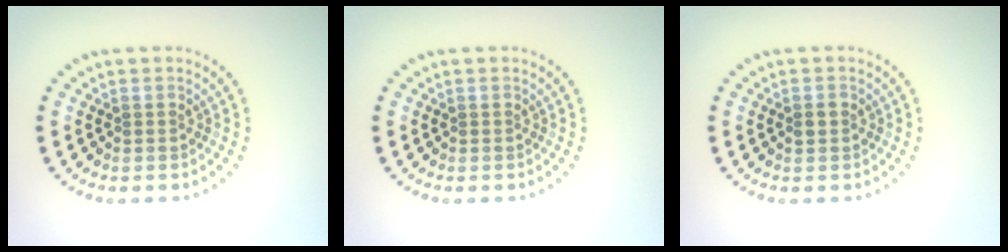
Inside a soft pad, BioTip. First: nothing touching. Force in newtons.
{"total": 0.0}
{"total": 1.0, "press": 1.0, "slide": 0.1}